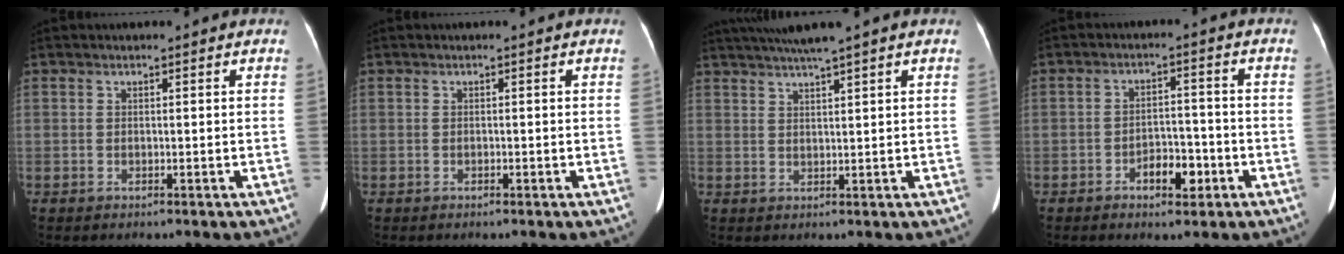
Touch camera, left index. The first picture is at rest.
{"total": 0.0}
{"total": 5.9, "force": [4.7, -1.1, 3.4], "torque": [-0.059, 0.019, 0.082]}
{"total": 4.9, "force": [-2.5, 2.4, 3.4], "torque": [-0.052, 0.011, -0.039]}